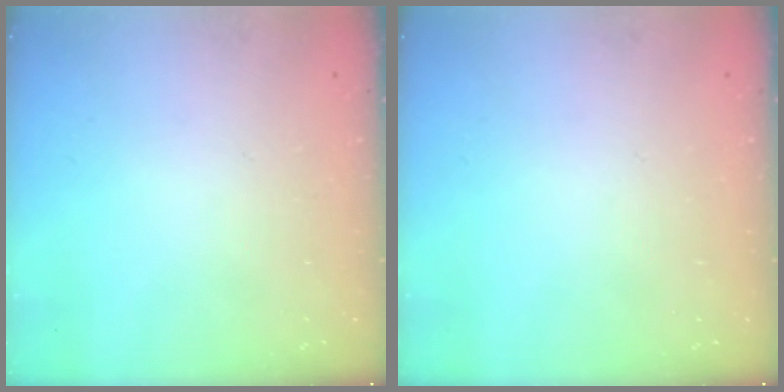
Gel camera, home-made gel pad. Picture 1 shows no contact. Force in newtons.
{"total": 0.0}